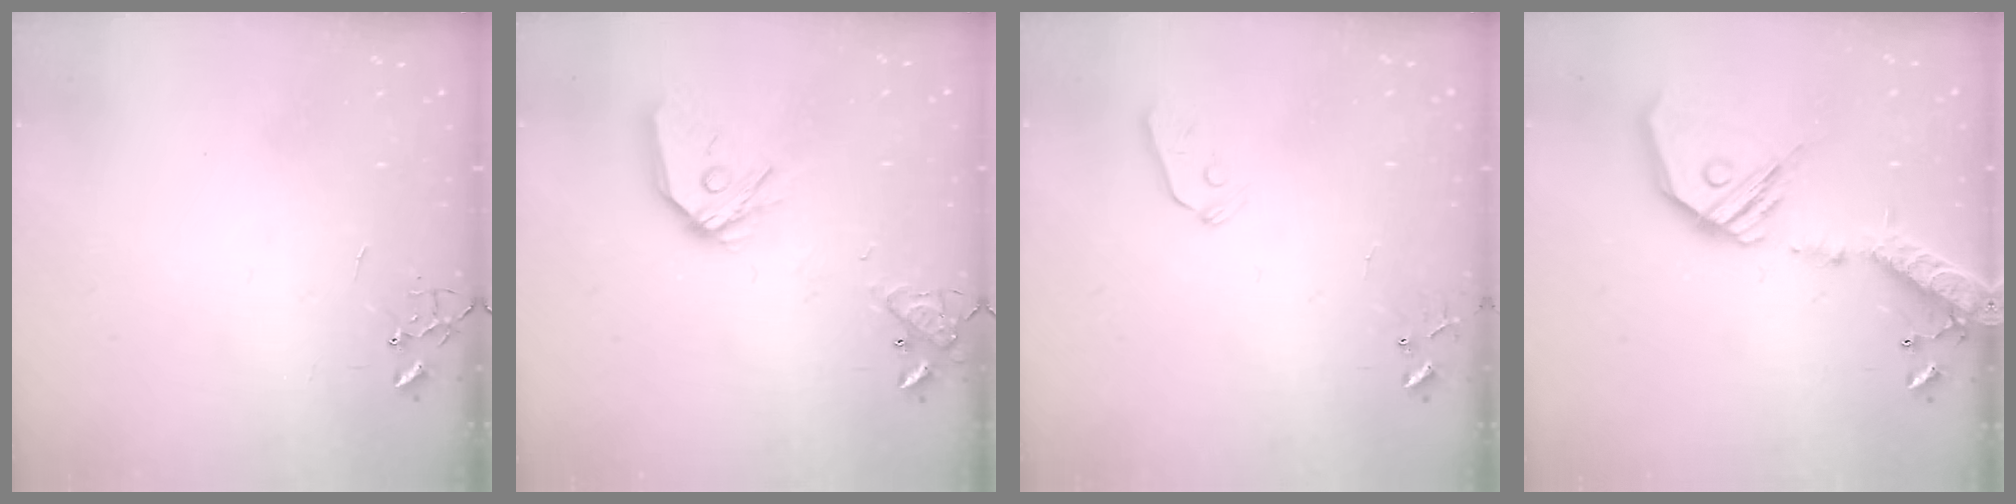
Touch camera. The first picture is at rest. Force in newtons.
{"total": 17.1, "press": 16.9, "slide": 2.1}
{"total": 3.3, "press": 3.2, "slide": 0.7}
{"total": 22.8, "press": 22.4, "slide": 4.1}